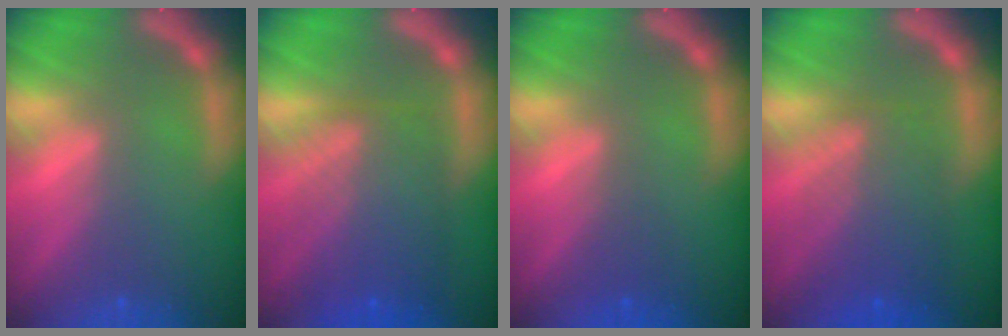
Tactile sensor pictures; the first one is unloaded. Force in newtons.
{"total": 7.6}
{"total": 1.5}
{"total": 6.6}